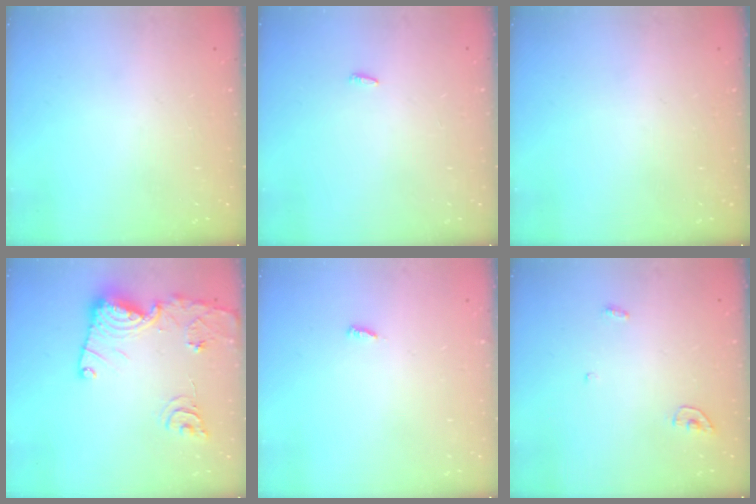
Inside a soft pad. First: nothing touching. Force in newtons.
{"total": 1.8, "press": 1.7, "slide": 0.6}
{"total": 0.0}
{"total": 18.1, "press": 18.0, "slide": 2.0}
{"total": 3.0, "press": 3.0, "slide": 0.0}
{"total": 3.6, "press": 3.5, "slide": 0.4}